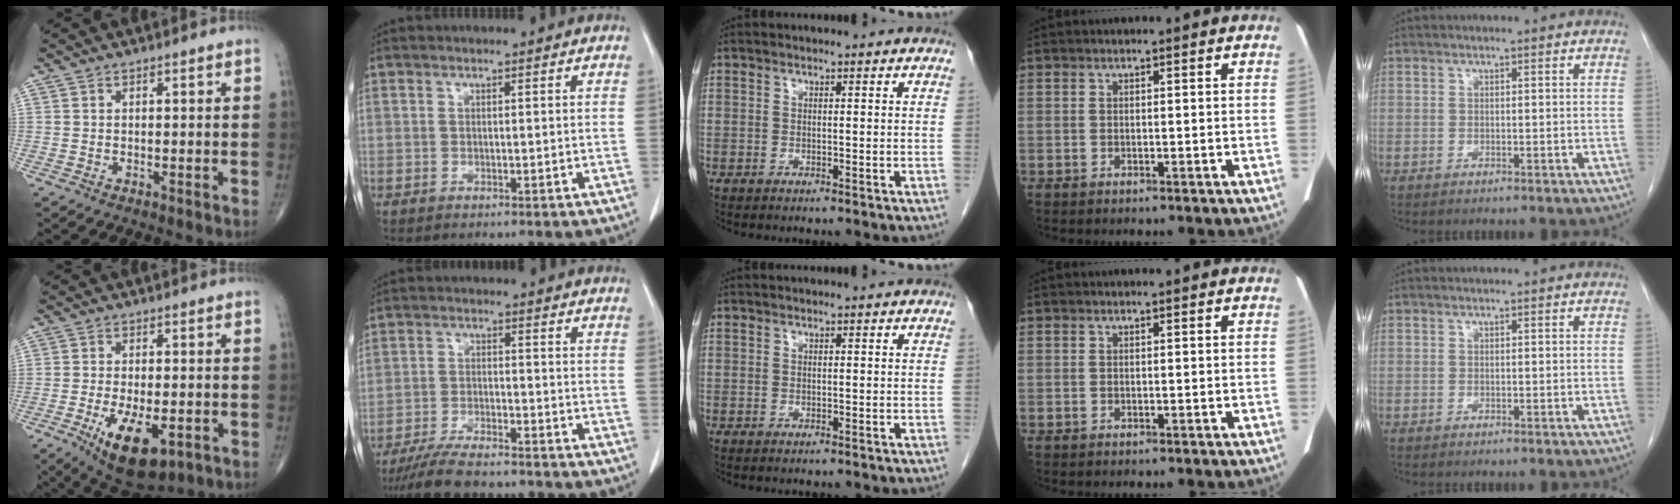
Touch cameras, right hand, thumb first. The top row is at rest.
{"thumb": {"total": 12.1, "force": [-4.7, 5.4, 9.7], "torque": [-0.152, -0.004, -0.063]}, "index": {"total": 10.5, "force": [-9.5, 1.8, 4.2], "torque": [-0.069, -0.012, -0.153]}}